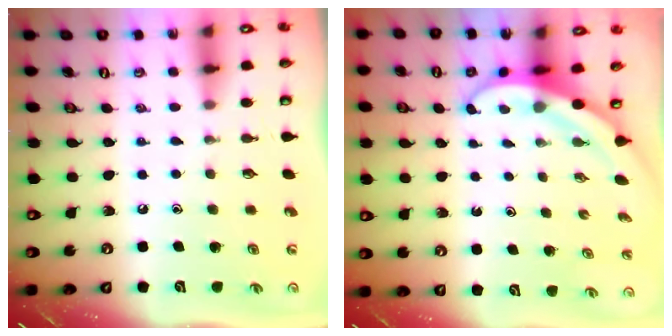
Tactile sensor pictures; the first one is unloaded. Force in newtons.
{"total": 3.7, "press": 3.6, "slide": 0.3}